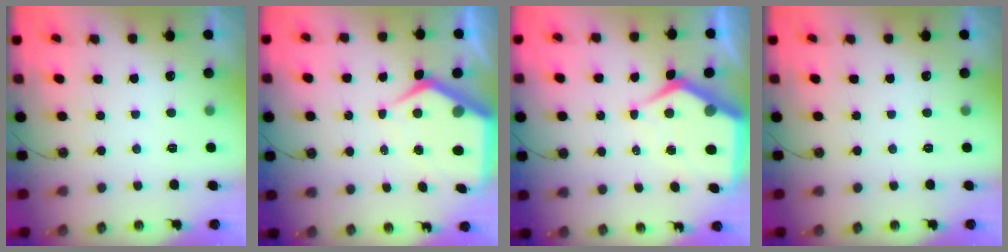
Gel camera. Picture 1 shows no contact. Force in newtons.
{"total": 10.2, "press": 10.2, "slide": 1.1}
{"total": 12.0, "press": 12.0, "slide": 1.1}
{"total": 0.0}